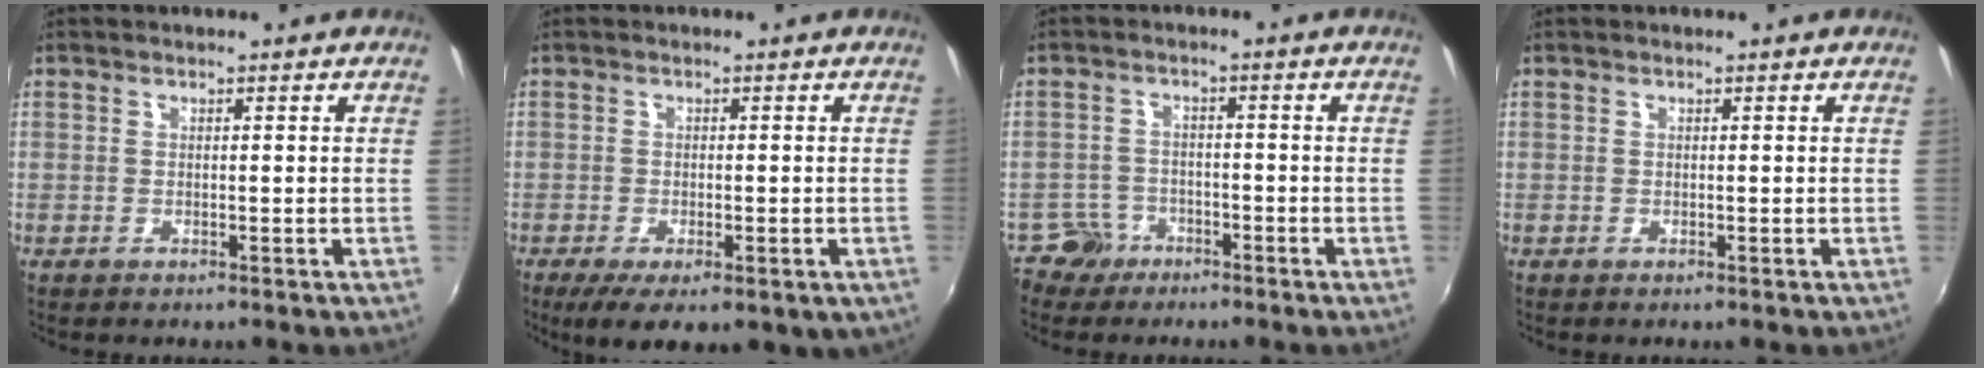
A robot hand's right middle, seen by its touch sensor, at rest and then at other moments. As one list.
[{"total": 8.5, "force": [-4.0, 3.5, 6.7], "torque": [-0.122, -0.036, -0.055]}, {"total": 4.4, "force": [-3.1, 3.1, -0.2], "torque": [-0.005, 0.014, -0.059]}, {"total": 0.0}]